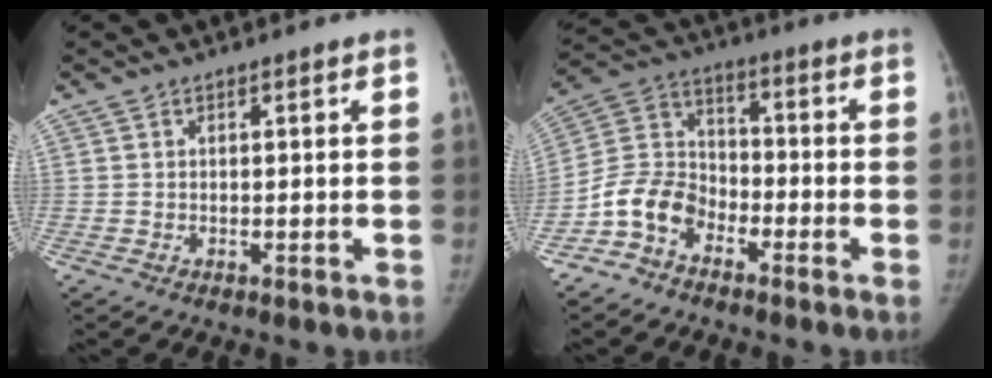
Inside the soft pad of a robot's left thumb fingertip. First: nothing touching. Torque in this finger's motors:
{"motor_torque": [-0.13, 3.12, -0.19, 0.38, 0.05]}